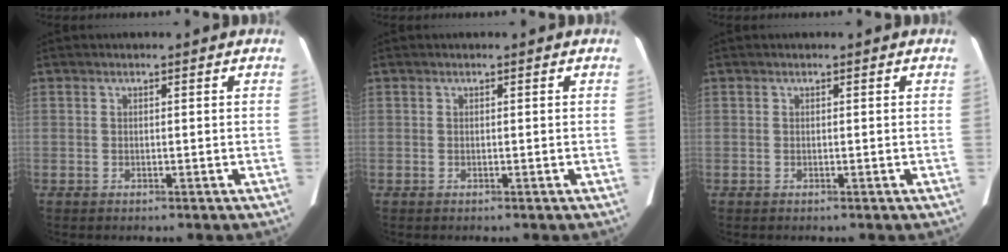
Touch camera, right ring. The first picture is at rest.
{"total": 0.0}
{"total": 0.0}